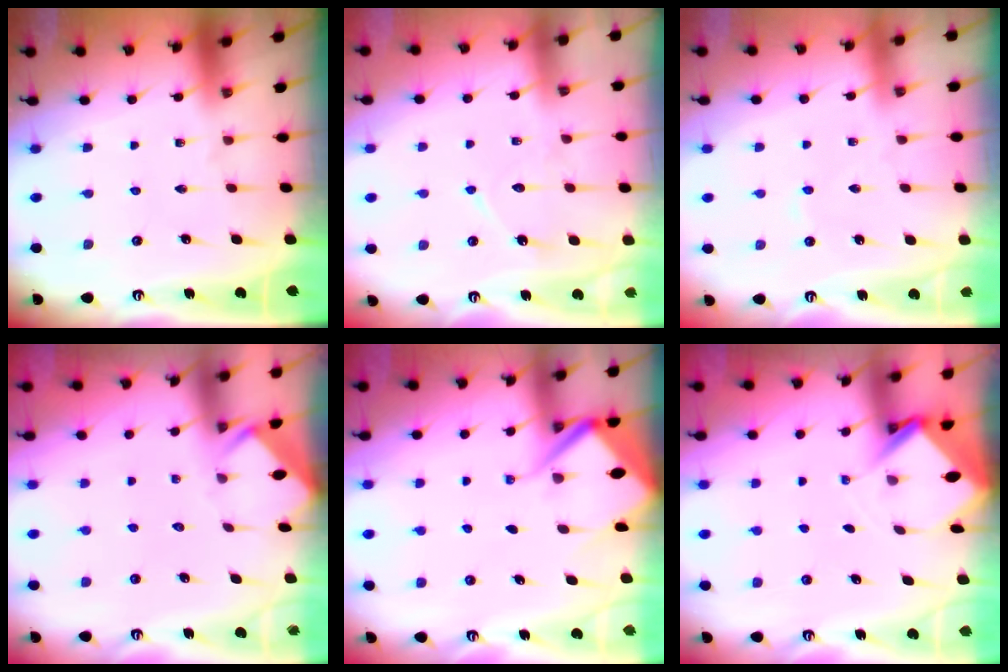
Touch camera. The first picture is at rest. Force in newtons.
{"total": 8.2, "press": 8.1, "slide": 0.7}
{"total": 2.0, "press": 2.0, "slide": 0.3}
{"total": 3.4, "press": 3.3, "slide": 0.5}
{"total": 6.0, "press": 6.0, "slide": 0.7}
{"total": 3.6, "press": 3.6, "slide": 0.2}